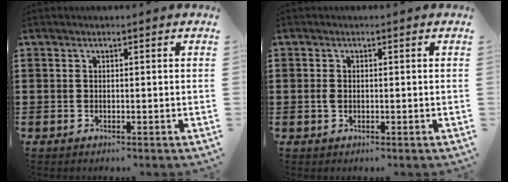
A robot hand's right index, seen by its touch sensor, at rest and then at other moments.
{"total": 1.1, "force": [-0.1, 0.8, 0.9], "torque": [-0.018, 0.003, -0.003]}